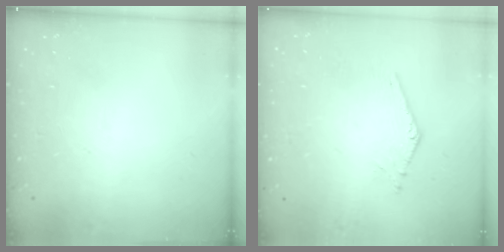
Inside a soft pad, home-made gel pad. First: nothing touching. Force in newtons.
{"total": 1.6, "press": 1.6, "slide": 0.0}